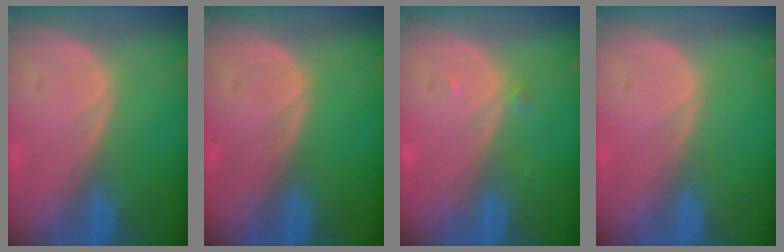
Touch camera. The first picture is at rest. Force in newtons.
{"total": 0.0}
{"total": 0.7, "press": 0.7, "slide": 0.1}
{"total": 0.0}